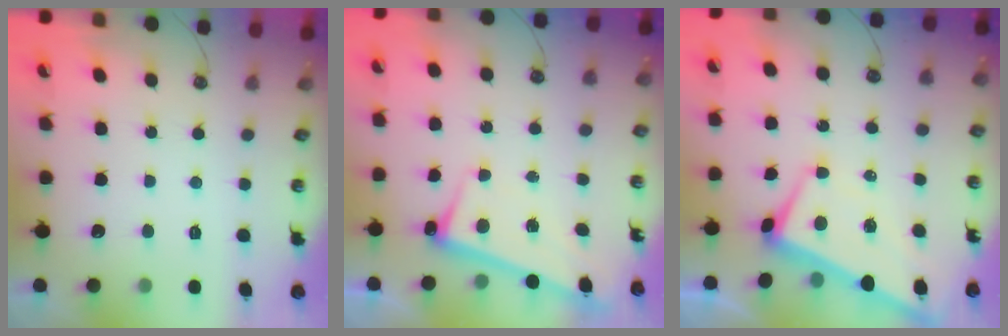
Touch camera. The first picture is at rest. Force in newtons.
{"total": 2.7, "press": 2.6, "slide": 0.6}
{"total": 1.5, "press": 1.3, "slide": 0.7}